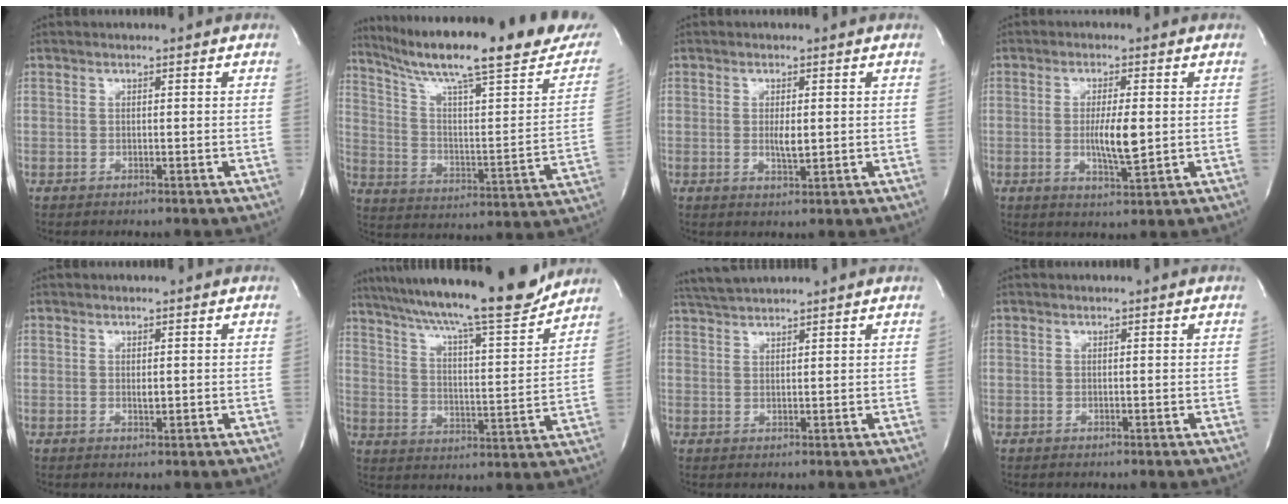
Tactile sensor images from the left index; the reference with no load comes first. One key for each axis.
{"total": 28.6, "fx": 23.3, "fy": 2.9, "fz": 16.3, "tx": -0.261, "ty": -0.046, "tz": 0.322}
{"total": 2.3, "fx": 0.2, "fy": 0.5, "fz": 2.2, "tx": -0.044, "ty": -0.006, "tz": 0.007}
{"total": 5.5, "fx": -0.2, "fy": 1.0, "fz": 5.4, "tx": -0.100, "ty": -0.009, "tz": -0.003}
{"total": 1.0, "fx": 0.1, "fy": 0.4, "fz": 0.9, "tx": -0.017, "ty": -0.003, "tz": 0.004}
{"total": 21.1, "fx": 18.3, "fy": 1.1, "fz": 10.4, "tx": -0.178, "ty": -0.009, "tz": 0.273}
{"total": 4.7, "fx": 4.4, "fy": -0.4, "fz": 1.3, "tx": -0.031, "ty": 0.026, "tz": 0.086}
{"total": 0.0}